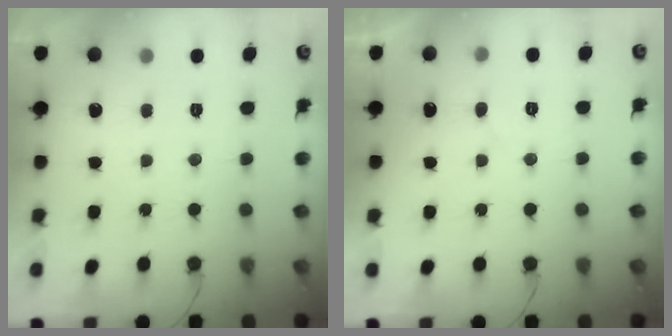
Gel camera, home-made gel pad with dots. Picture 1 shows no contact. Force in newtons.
{"total": 3.9, "press": 3.9, "slide": 0.4}